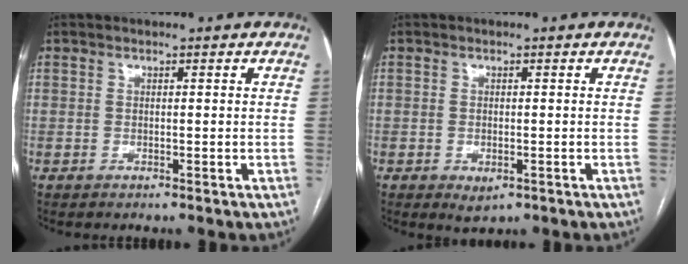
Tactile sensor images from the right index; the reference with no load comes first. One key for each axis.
{"total": 2.1, "fx": -0.8, "fy": 1.3, "fz": 1.4, "tx": -0.017, "ty": -0.003, "tz": -0.002}